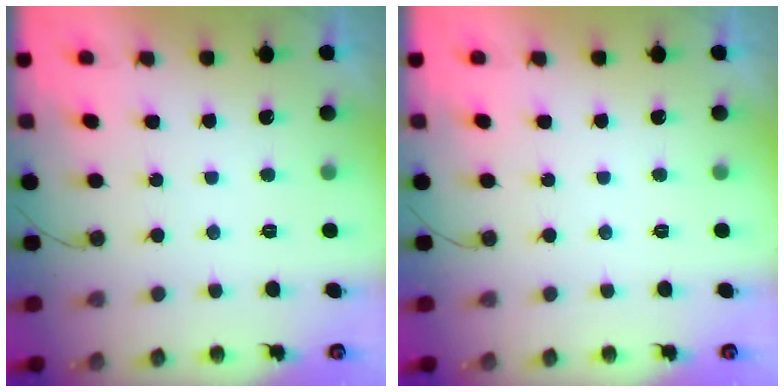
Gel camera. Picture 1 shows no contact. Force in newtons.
{"total": 0.0}